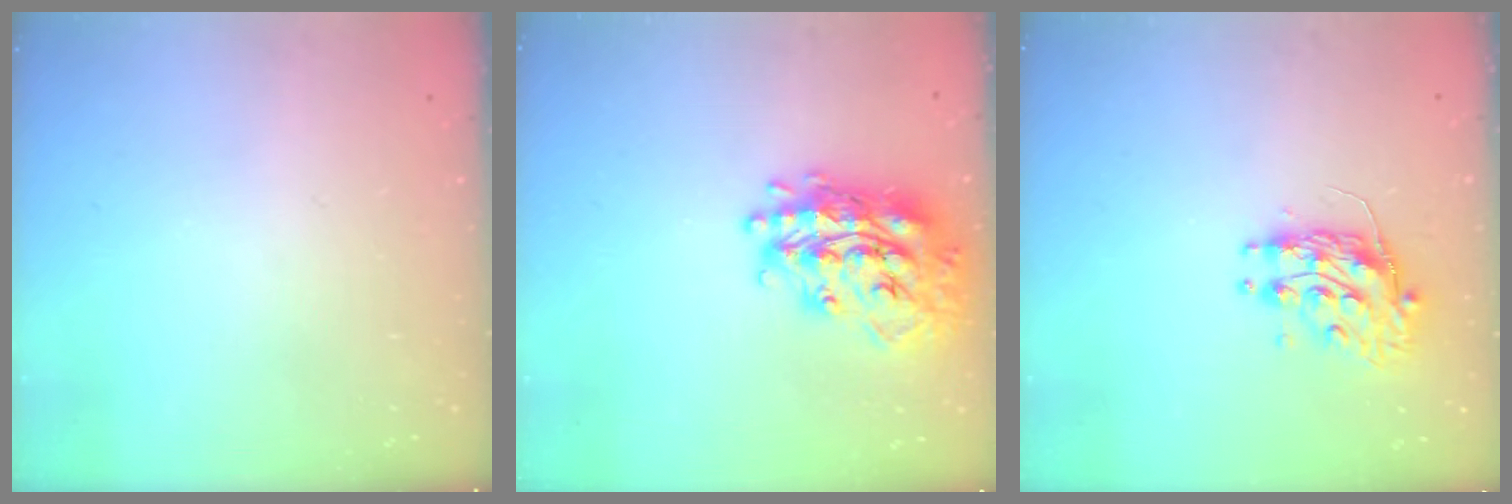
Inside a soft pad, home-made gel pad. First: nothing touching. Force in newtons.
{"total": 21.6, "press": 21.5, "slide": 1.8}
{"total": 9.6, "press": 9.6, "slide": 0.7}